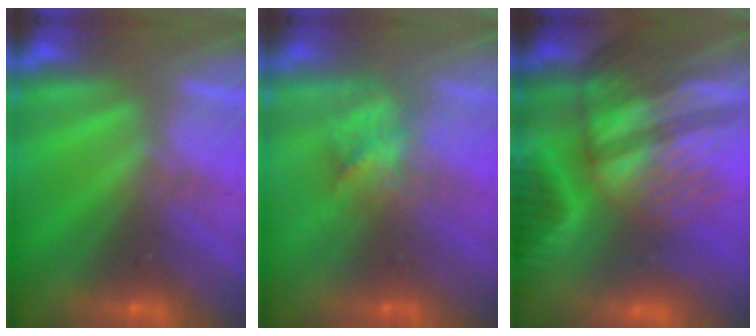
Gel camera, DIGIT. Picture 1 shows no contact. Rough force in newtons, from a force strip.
{"total": 2.9}
{"total": 9.1}